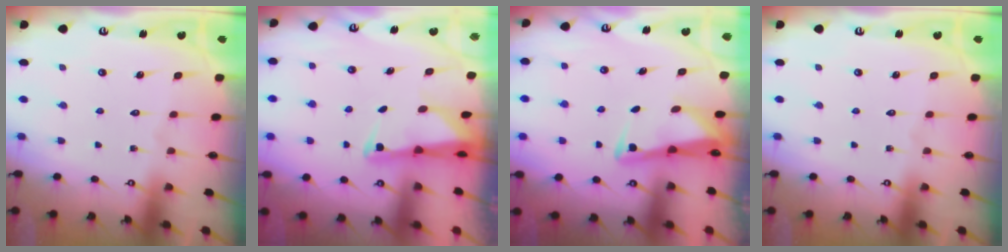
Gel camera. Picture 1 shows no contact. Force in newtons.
{"total": 2.7, "press": 2.6, "slide": 0.5}
{"total": 3.0, "press": 3.0, "slide": 0.6}
{"total": 0.0}